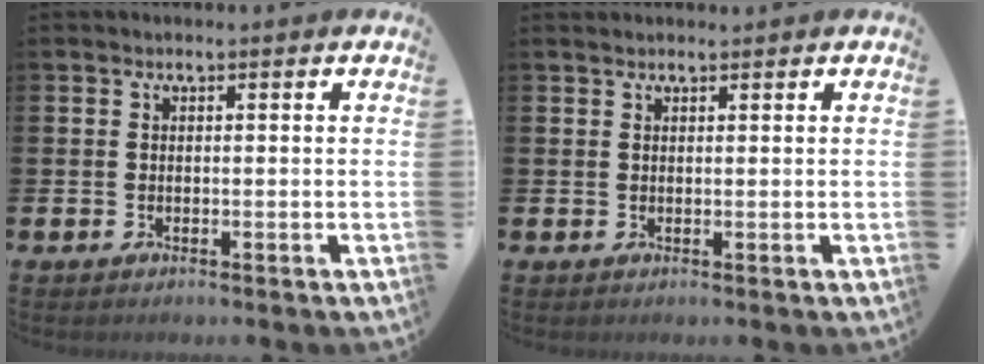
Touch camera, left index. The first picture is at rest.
{"total": 0.8, "force": [0.8, 0.1, 0.1], "torque": [0.000, 0.001, 0.014]}